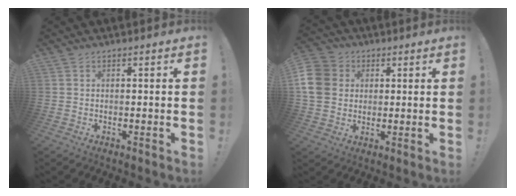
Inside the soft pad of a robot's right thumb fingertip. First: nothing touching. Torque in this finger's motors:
{"motor_torque": [0.23, 0.13, 0.02, 0.12, 0.06]}